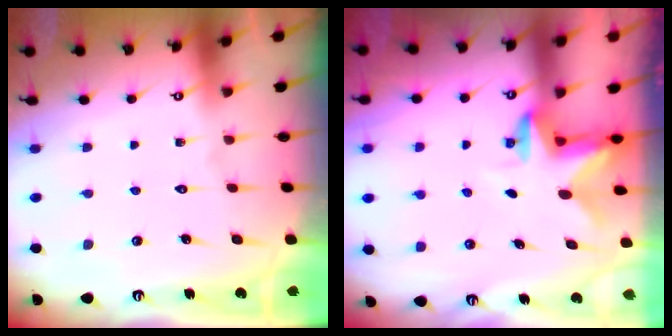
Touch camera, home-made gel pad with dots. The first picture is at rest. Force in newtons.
{"total": 2.7, "press": 2.6, "slide": 0.5}